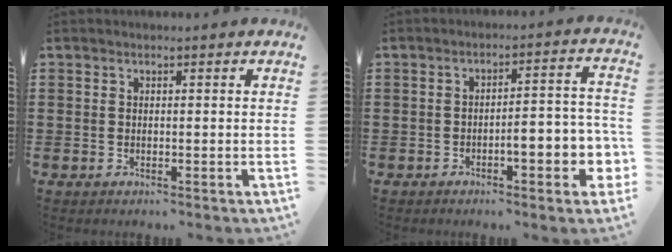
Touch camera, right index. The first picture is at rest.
{"total": 5.2, "force": [-2.3, 1.3, 4.5], "torque": [-0.059, -0.009, -0.046]}